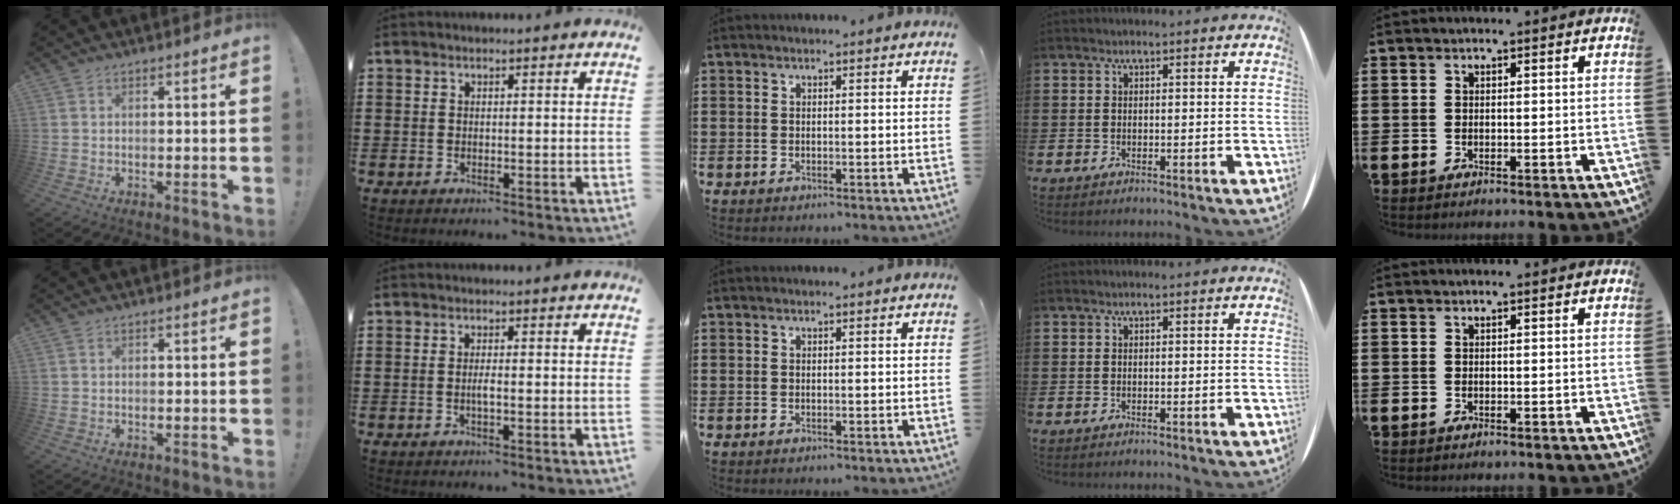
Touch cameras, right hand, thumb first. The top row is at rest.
{"index": {"total": 1.4, "force": [-0.5, 0.0, 1.3], "torque": [-0.033, -0.004, -0.011]}}